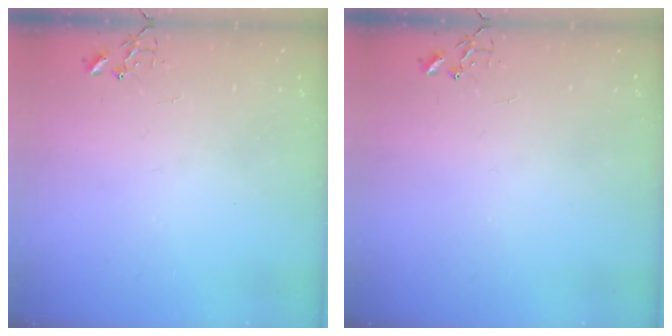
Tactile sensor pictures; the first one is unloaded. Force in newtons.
{"total": 0.0}